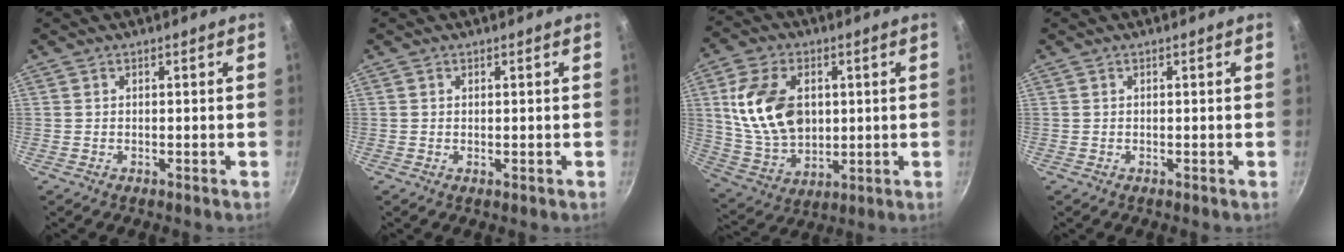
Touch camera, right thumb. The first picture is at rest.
{"total": 0.0}
{"total": 16.5, "force": [2.9, 11.3, 11.6], "torque": [-0.197, -0.011, 0.065]}
{"total": 0.0}